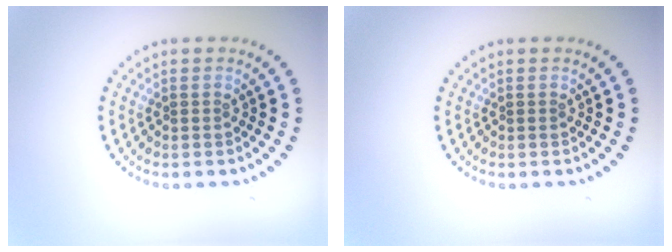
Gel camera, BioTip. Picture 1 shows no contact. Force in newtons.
{"total": 0.0}